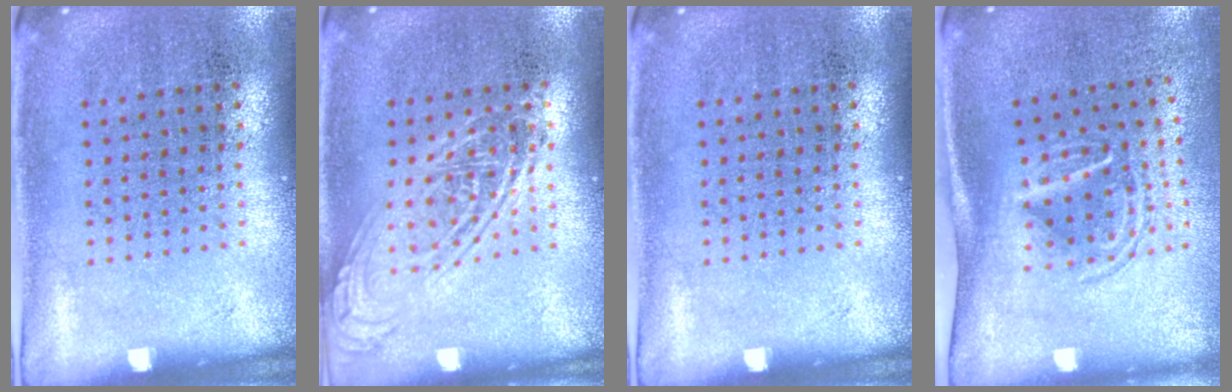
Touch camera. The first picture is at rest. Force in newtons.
{"total": 2.6, "press": 2.6, "slide": 0.3}
{"total": 0.0}
{"total": 1.7, "press": 1.1, "slide": 1.2}